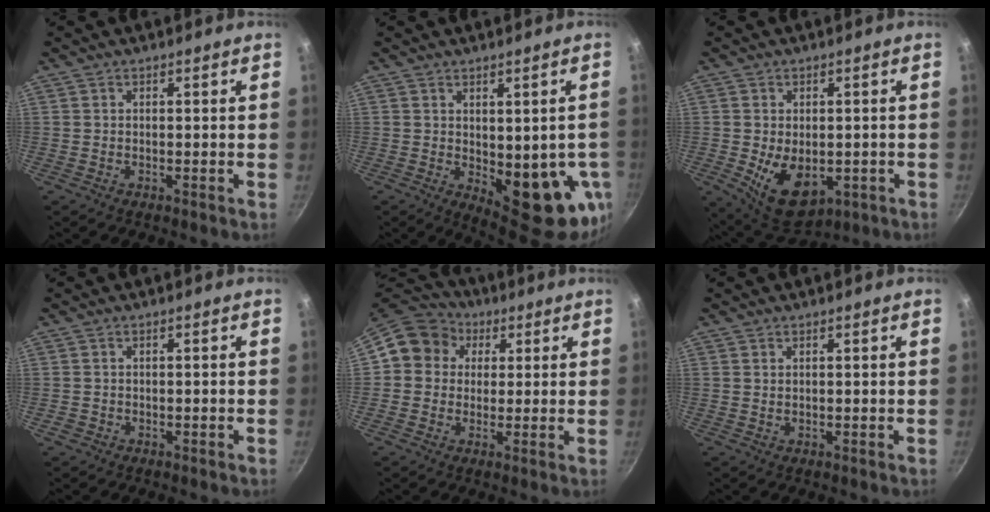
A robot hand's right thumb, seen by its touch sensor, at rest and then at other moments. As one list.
[{"total": 14.1, "force": [-2.3, 6.2, 12.4], "torque": [-0.115, -0.015, -0.015]}, {"total": 10.7, "force": [-2.1, 6.9, 7.8], "torque": [-0.105, -0.011, -0.010]}, {"total": 1.1, "force": [-0.6, 0.8, 0.3], "torque": [-0.012, 0.009, -0.004]}, {"total": 10.3, "force": [2.7, 9.2, 3.8], "torque": [-0.035, 0.019, 0.025]}, {"total": 0.5, "force": [0.3, 0.3, 0.3], "torque": [-0.003, -0.003, 0.005]}]